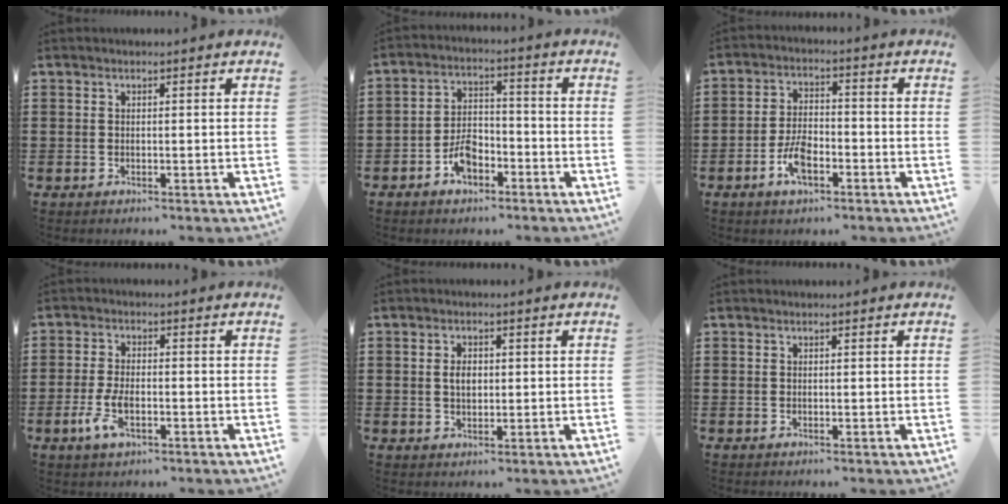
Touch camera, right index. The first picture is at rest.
{"total": 5.3, "force": [-3.1, 3.0, 3.1], "torque": [-0.063, 0.010, -0.059]}
{"total": 5.8, "force": [-2.7, 2.7, 4.4], "torque": [-0.099, 0.003, -0.055]}
{"total": 5.2, "force": [-1.8, 2.3, 4.3], "torque": [-0.101, -0.005, -0.038]}
{"total": 2.9, "force": [0.2, 1.7, 2.3], "torque": [-0.039, 0.004, 0.001]}
{"total": 0.0}